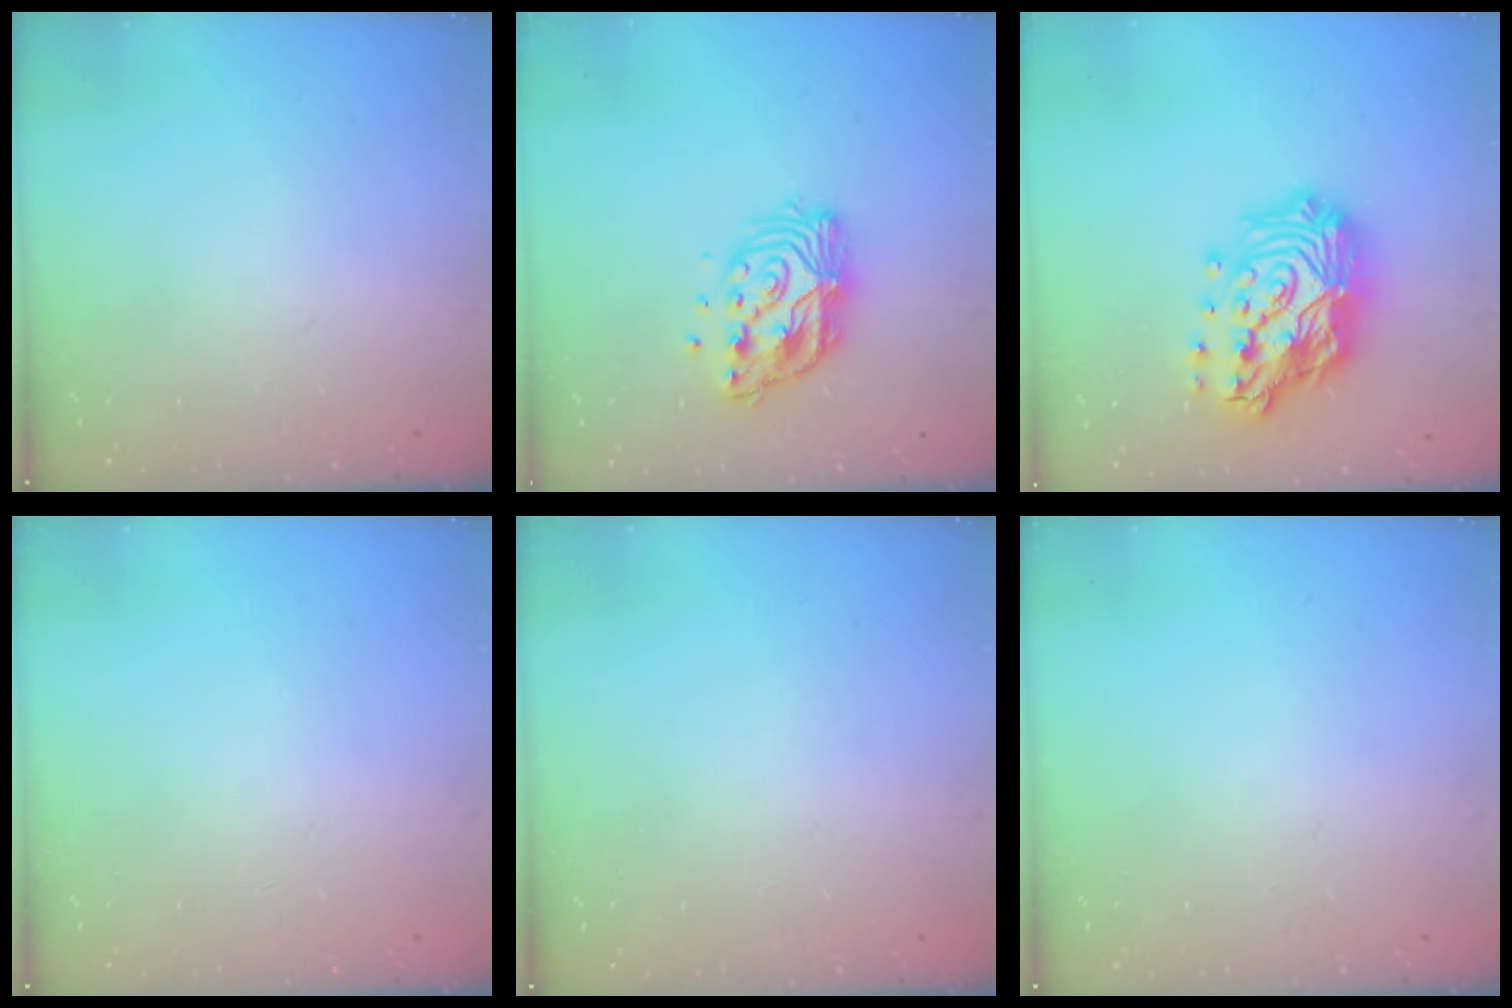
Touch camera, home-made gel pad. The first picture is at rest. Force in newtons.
{"total": 12.7, "press": 12.6, "slide": 1.0}
{"total": 23.4, "press": 23.3, "slide": 2.1}
{"total": 0.0}
{"total": 0.0}
{"total": 0.0}